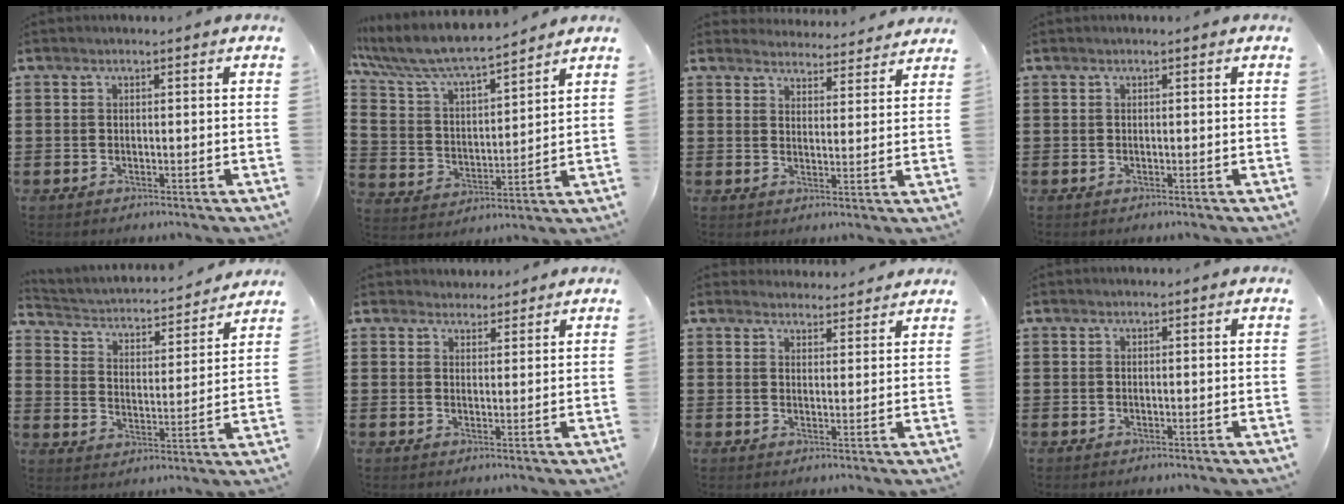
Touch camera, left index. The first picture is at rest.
{"total": 7.8, "force": [7.1, 1.3, 3.0], "torque": [-0.090, -0.039, 0.122]}
{"total": 4.2, "force": [4.1, 0.3, 0.1], "torque": [-0.009, -0.024, 0.074]}
{"total": 0.0}
{"total": 2.4, "force": [2.1, 0.9, 0.5], "torque": [-0.029, -0.025, 0.025]}
{"total": 2.3, "force": [2.1, 1.0, -0.2], "torque": [-0.004, 0.004, 0.040]}
{"total": 2.8, "force": [2.7, 0.4, 0.0], "torque": [0.001, -0.011, 0.051]}
{"total": 0.0}